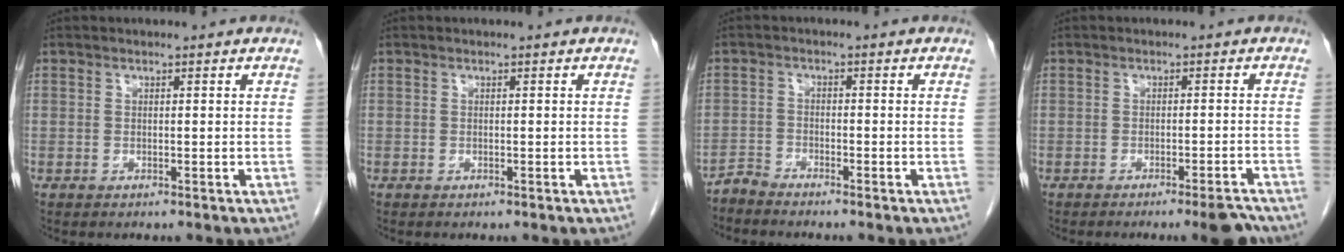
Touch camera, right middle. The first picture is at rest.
{"total": 0.0}
{"total": 2.2, "force": [-2.2, -0.2, -0.1], "torque": [0.008, -0.007, -0.044]}
{"total": 3.9, "force": [-3.2, -0.4, 2.2], "torque": [-0.018, -0.005, -0.045]}